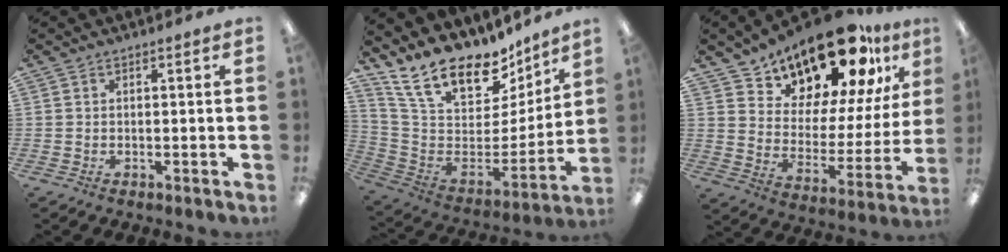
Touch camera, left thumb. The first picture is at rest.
{"total": 20.1, "force": [15.5, 8.7, 9.5], "torque": [-0.170, -0.120, 0.277]}
{"total": 18.7, "force": [16.8, 5.7, 6.1], "torque": [-0.114, -0.146, 0.290]}